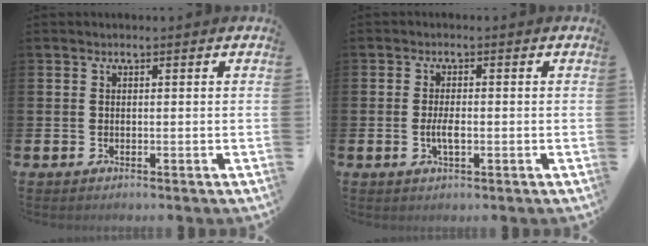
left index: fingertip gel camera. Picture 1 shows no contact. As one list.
[{"total": 2.4, "force": [-0.4, 0.8, 2.3], "torque": [-0.042, -0.001, -0.007]}]